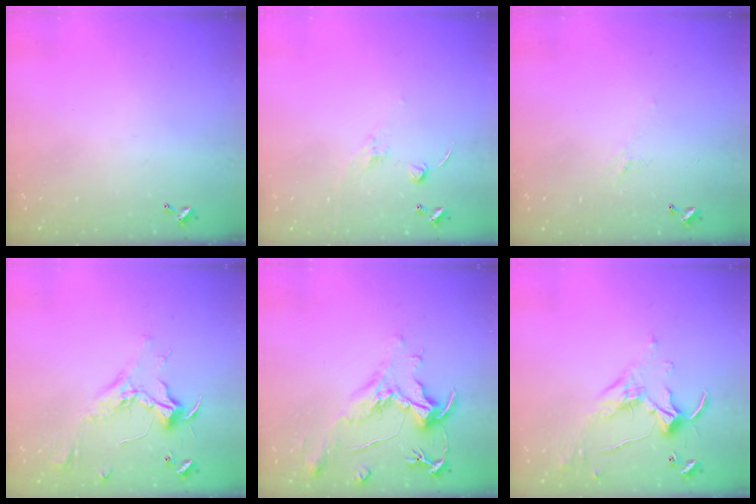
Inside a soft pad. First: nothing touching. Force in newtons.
{"total": 2.3, "press": 2.3, "slide": 0.5}
{"total": 0.5, "press": 0.0, "slide": 0.5}
{"total": 2.4, "press": 2.2, "slide": 0.9}
{"total": 2.2, "press": 1.8, "slide": 1.3}
{"total": 1.7, "press": 1.5, "slide": 0.9}